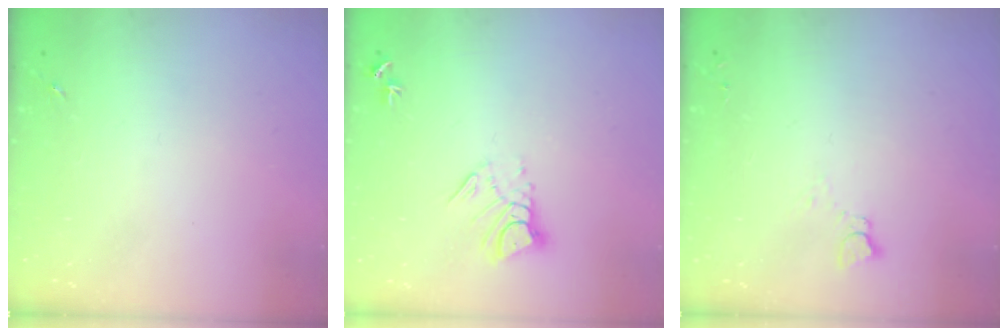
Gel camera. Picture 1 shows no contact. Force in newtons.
{"total": 7.3, "press": 7.3, "slide": 0.7}
{"total": 2.5, "press": 2.5, "slide": 0.1}